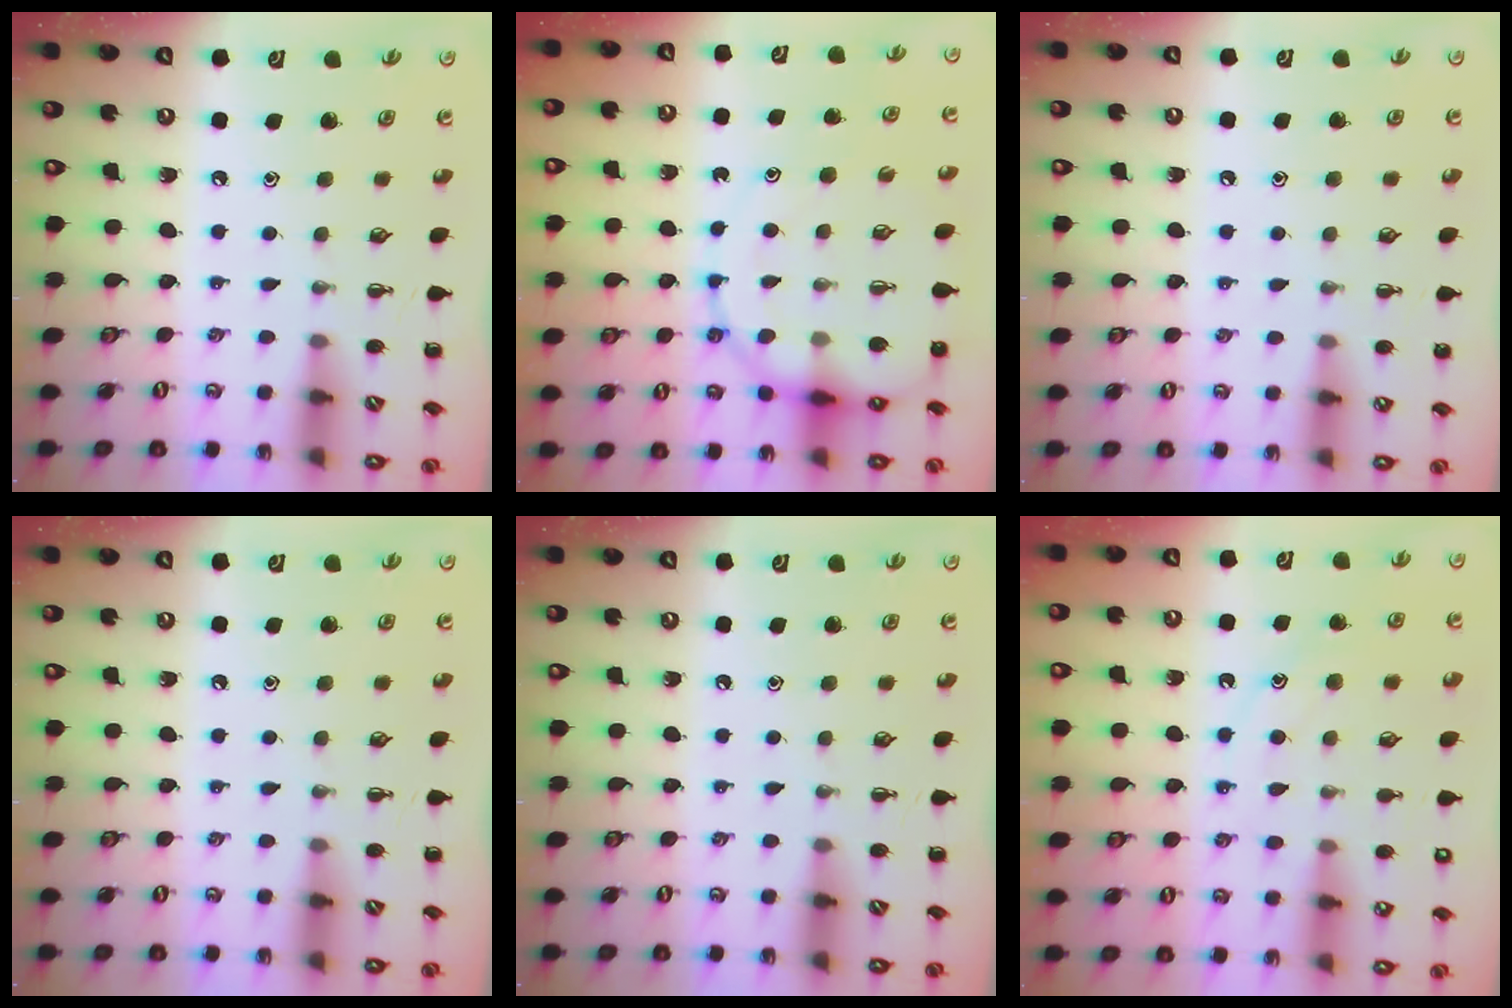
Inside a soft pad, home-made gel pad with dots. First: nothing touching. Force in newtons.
{"total": 14.0, "press": 13.6, "slide": 3.5}
{"total": 3.7, "press": 3.5, "slide": 1.3}
{"total": 0.0}
{"total": 0.0}
{"total": 12.1, "press": 12.1, "slide": 1.0}